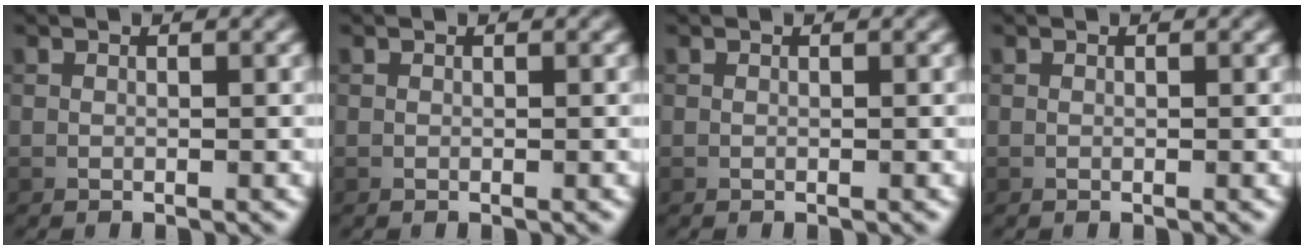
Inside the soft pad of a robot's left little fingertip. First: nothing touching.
{"total": 0.0}
{"total": 0.0}
{"total": 0.0}